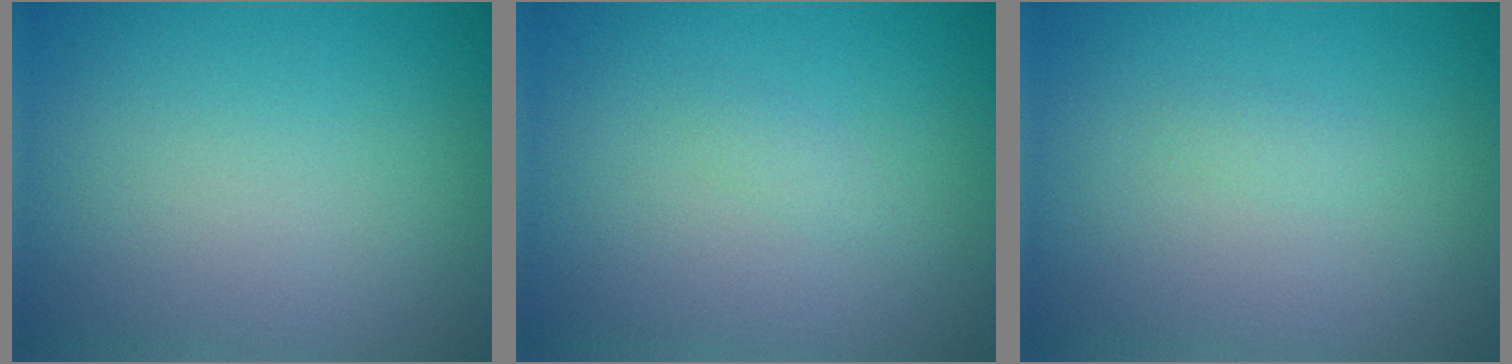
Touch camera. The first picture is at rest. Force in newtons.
{"total": 0.6, "press": 0.6, "slide": 0.1}
{"total": 0.6, "press": 0.6, "slide": 0.0}